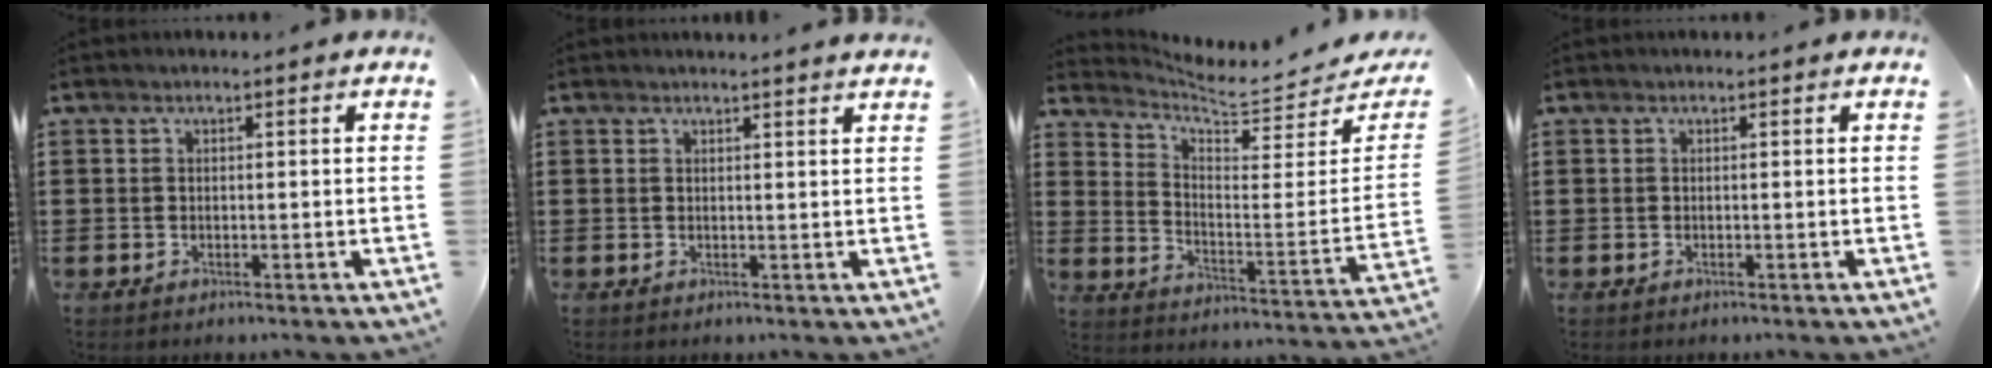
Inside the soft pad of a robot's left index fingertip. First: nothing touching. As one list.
[{"total": 1.4, "force": [1.3, -0.2, 0.3], "torque": [-0.007, -0.002, 0.026]}, {"total": 5.5, "force": [5.3, 0.7, 1.5], "torque": [-0.053, -0.056, 0.085]}, {"total": 0.0}]